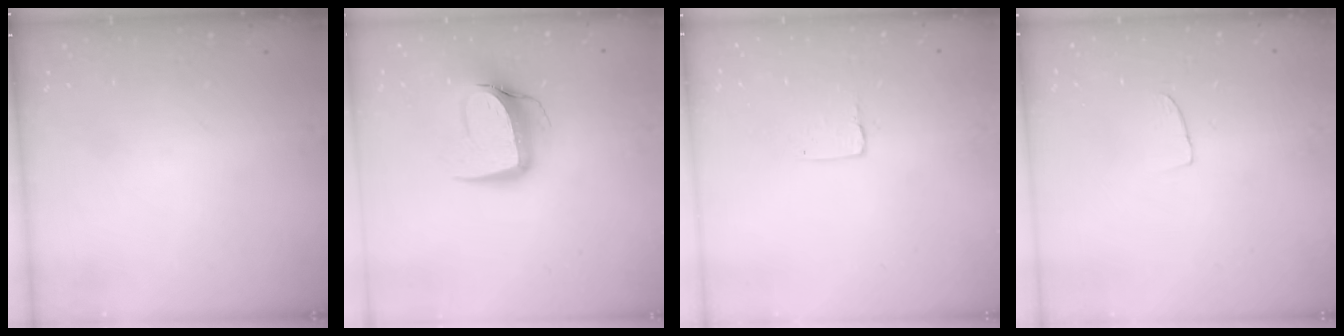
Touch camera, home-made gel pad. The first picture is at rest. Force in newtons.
{"total": 12.4, "press": 12.3, "slide": 1.5}
{"total": 2.0, "press": 2.0, "slide": 0.2}
{"total": 2.5, "press": 2.5, "slide": 0.1}